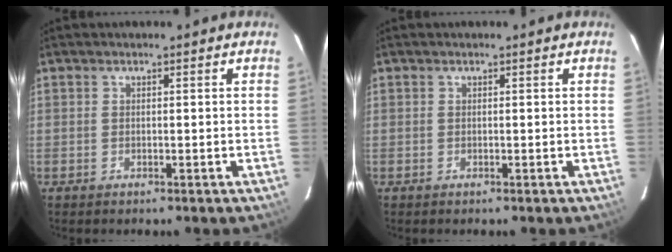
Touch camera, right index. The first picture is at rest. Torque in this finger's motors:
{"motor_torque": [0.00, 0.00, 0.01, 0.00]}